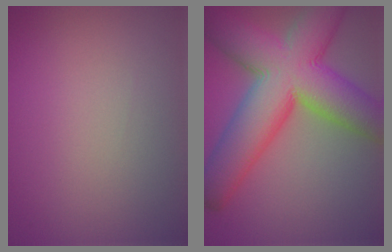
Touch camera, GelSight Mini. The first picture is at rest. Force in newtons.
{"total": 13.6, "press": 13.6, "slide": 0.6}